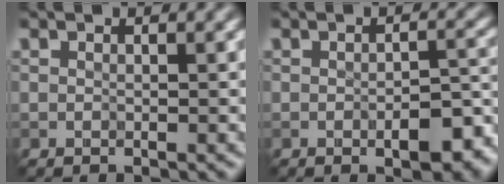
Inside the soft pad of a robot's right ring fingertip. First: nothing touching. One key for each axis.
{"total": 5.1, "fx": -2.2, "fy": 2.0, "fz": 4.2, "tx": -0.056, "ty": -0.005, "tz": -0.025}